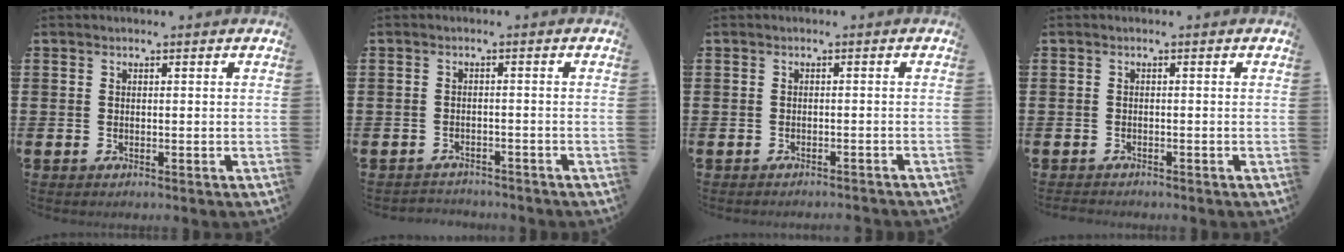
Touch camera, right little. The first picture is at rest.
{"total": 1.5, "force": [-1.5, 0.1, -0.2], "torque": [-0.001, 0.004, -0.034]}
{"total": 0.8, "force": [-0.8, -0.1, 0.0], "torque": [-0.001, 0.000, -0.017]}
{"total": 0.6, "force": [-0.6, 0.1, 0.0], "torque": [-0.001, -0.001, -0.012]}